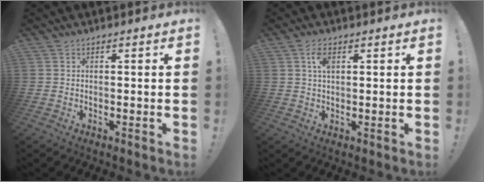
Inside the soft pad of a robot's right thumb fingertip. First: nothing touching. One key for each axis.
{"total": 4.1, "fx": 1.4, "fy": 2.2, "fz": 3.2, "tx": -0.055, "ty": 0.001, "tz": 0.021}